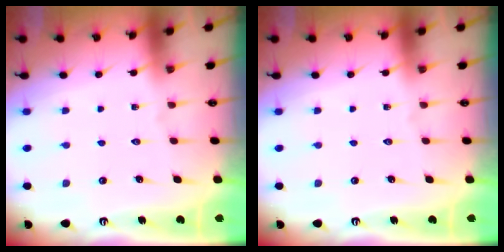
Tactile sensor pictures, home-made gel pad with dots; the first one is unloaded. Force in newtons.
{"total": 0.0}